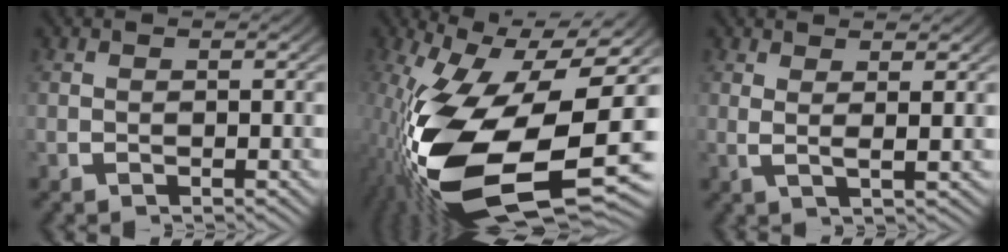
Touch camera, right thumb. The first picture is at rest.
{"total": 24.1, "force": [-3.3, 13.7, 19.5], "torque": [-0.402, -0.085, -0.002]}
{"total": 2.1, "force": [1.3, -0.2, 1.6], "torque": [-0.039, -0.008, 0.027]}